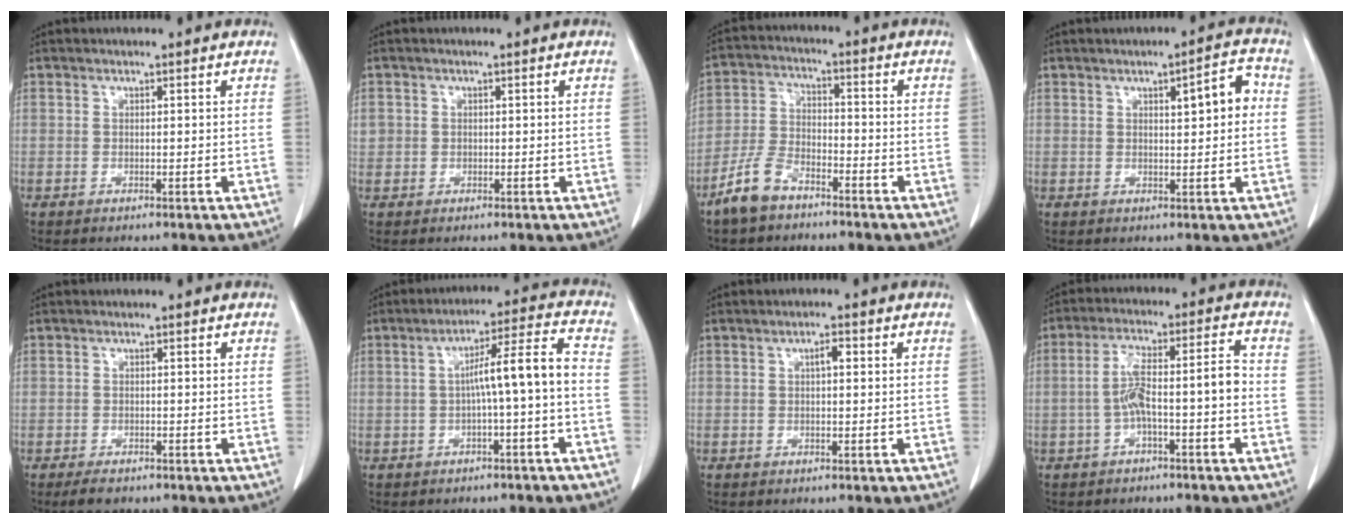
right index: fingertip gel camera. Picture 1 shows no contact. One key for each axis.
{"total": 1.8, "fx": 0.2, "fy": 1.7, "fz": 0.5, "tx": -0.004, "ty": 0.009, "tz": 0.007}
{"total": 7.3, "fx": -5.4, "fy": 3.3, "fz": 3.6, "tx": -0.093, "ty": 0.000, "tz": -0.108}
{"total": 5.1, "fx": 1.0, "fy": 1.2, "fz": 4.8, "tx": -0.068, "ty": 0.014, "tz": 0.014}
{"total": 2.3, "fx": -1.6, "fy": 1.2, "fz": 1.0, "tx": -0.023, "ty": -0.002, "tz": -0.021}
{"total": 7.6, "fx": -1.2, "fy": -0.3, "fz": 7.5, "tx": -0.119, "ty": 0.025, "tz": -0.015}
{"total": 1.7, "fx": 0.4, "fy": 0.5, "fz": 1.6, "tx": -0.027, "ty": 0.004, "tz": 0.006}
{"total": 7.7, "fx": -1.8, "fy": 0.9, "fz": 7.4, "tx": -0.136, "ty": 0.035, "tz": -0.029}